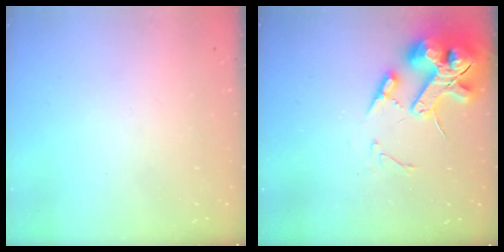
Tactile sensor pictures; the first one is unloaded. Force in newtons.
{"total": 15.9, "press": 15.7, "slide": 2.4}